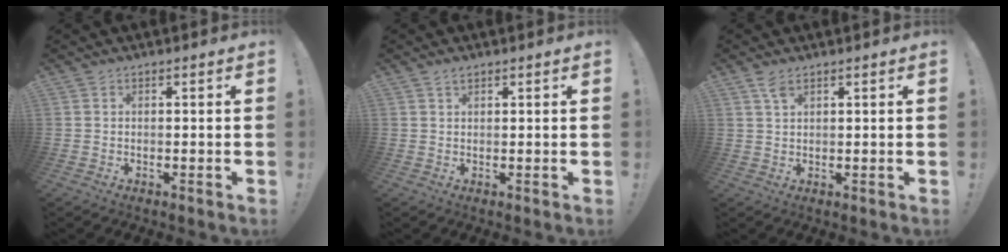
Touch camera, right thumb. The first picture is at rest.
{"total": 1.5, "force": [1.2, 0.6, 0.7], "torque": [-0.010, 0.000, 0.021]}
{"total": 3.5, "force": [2.2, 1.4, 2.3], "torque": [-0.043, -0.007, 0.039]}